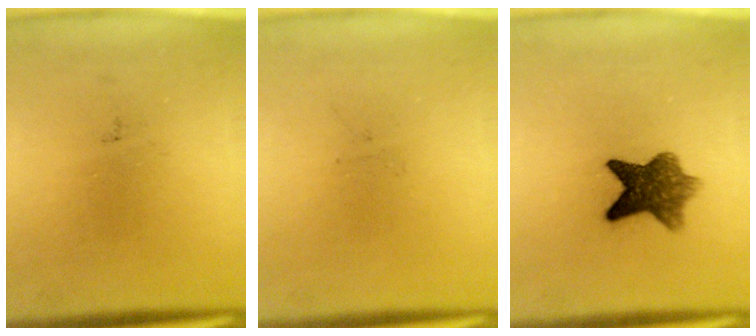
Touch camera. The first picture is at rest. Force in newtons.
{"total": 0.0}
{"total": 7.4}